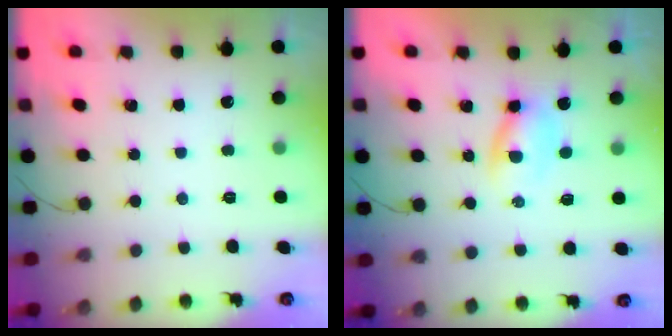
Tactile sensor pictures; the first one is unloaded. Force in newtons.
{"total": 2.2, "press": 2.0, "slide": 1.1}